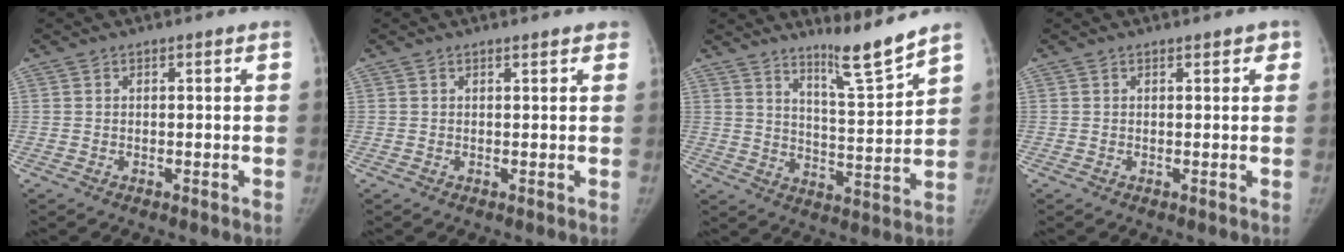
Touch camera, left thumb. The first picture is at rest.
{"total": 1.0, "force": [0.8, 0.4, 0.4], "torque": [0.004, 0.000, 0.007]}
{"total": 8.8, "force": [7.5, -0.2, 4.7], "torque": [-0.068, -0.070, 0.126]}
{"total": 1.6, "force": [0.9, 0.9, 0.9], "torque": [0.007, 0.001, 0.006]}